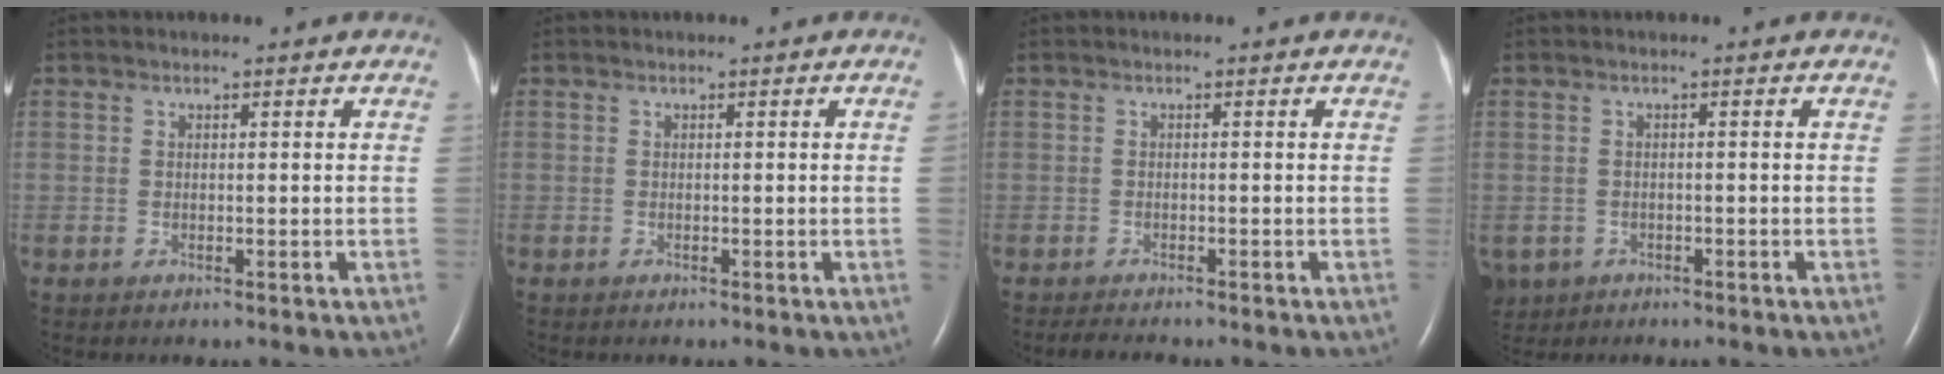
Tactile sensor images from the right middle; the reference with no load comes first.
{"total": 0.9, "force": [-0.1, -0.4, 0.8], "torque": [-0.007, 0.001, -0.004]}
{"total": 2.3, "force": [-2.1, 0.3, 0.9], "torque": [-0.021, -0.009, -0.031]}
{"total": 4.7, "force": [-2.7, 3.7, 1.0], "torque": [-0.025, 0.001, -0.042]}